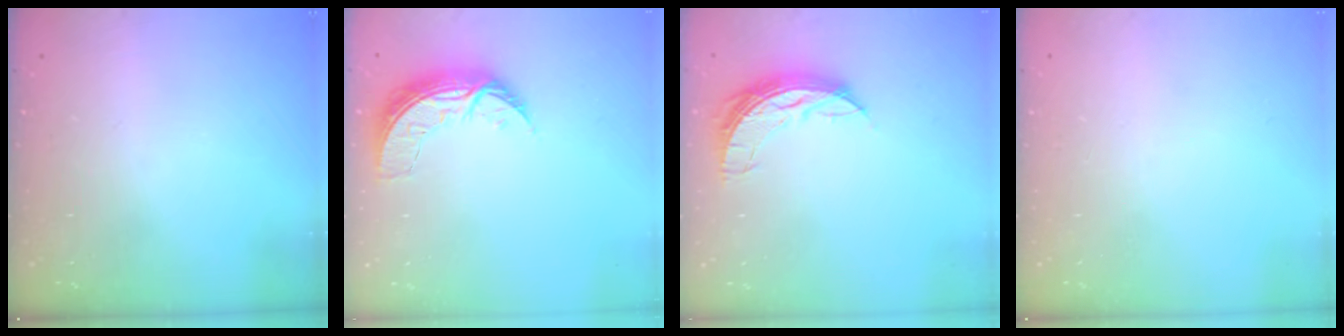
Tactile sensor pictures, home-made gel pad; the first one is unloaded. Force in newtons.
{"total": 8.1, "press": 8.0, "slide": 0.8}
{"total": 7.7, "press": 7.6, "slide": 0.6}
{"total": 0.0}